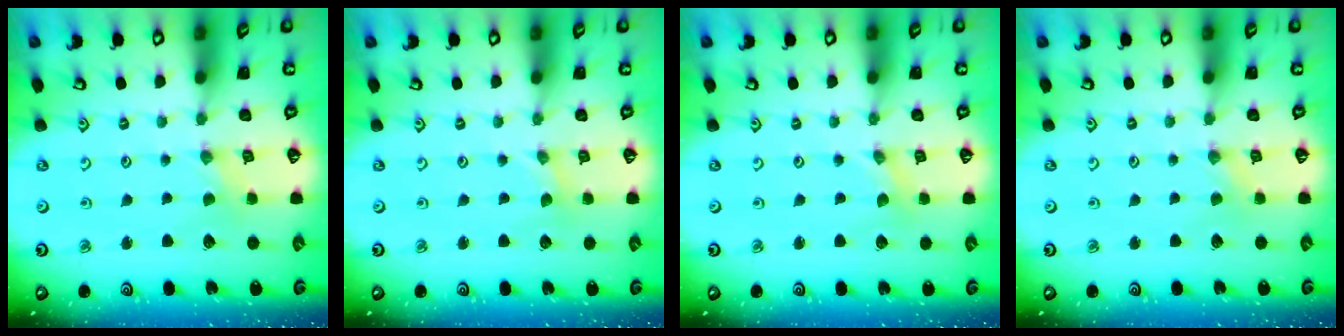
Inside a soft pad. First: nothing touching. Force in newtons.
{"total": 0.0}
{"total": 0.0}
{"total": 1.1, "press": 1.1, "slide": 0.3}